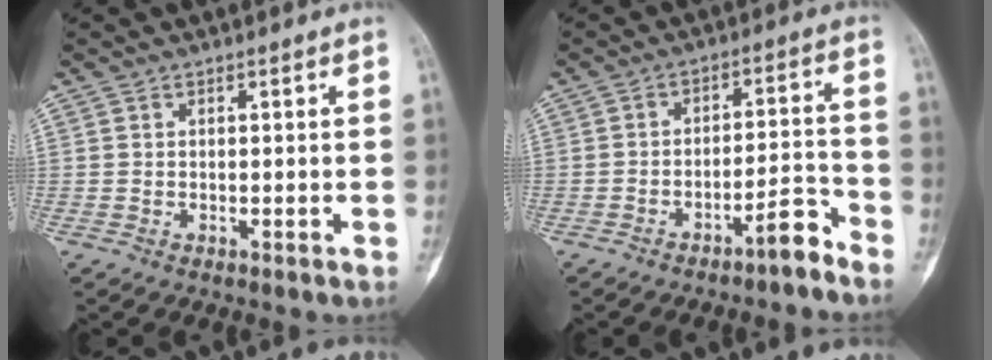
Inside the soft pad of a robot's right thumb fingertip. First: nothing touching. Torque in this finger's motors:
{"motor_torque": [1.88, 0.90, 1.11, -1.19, 0.44]}